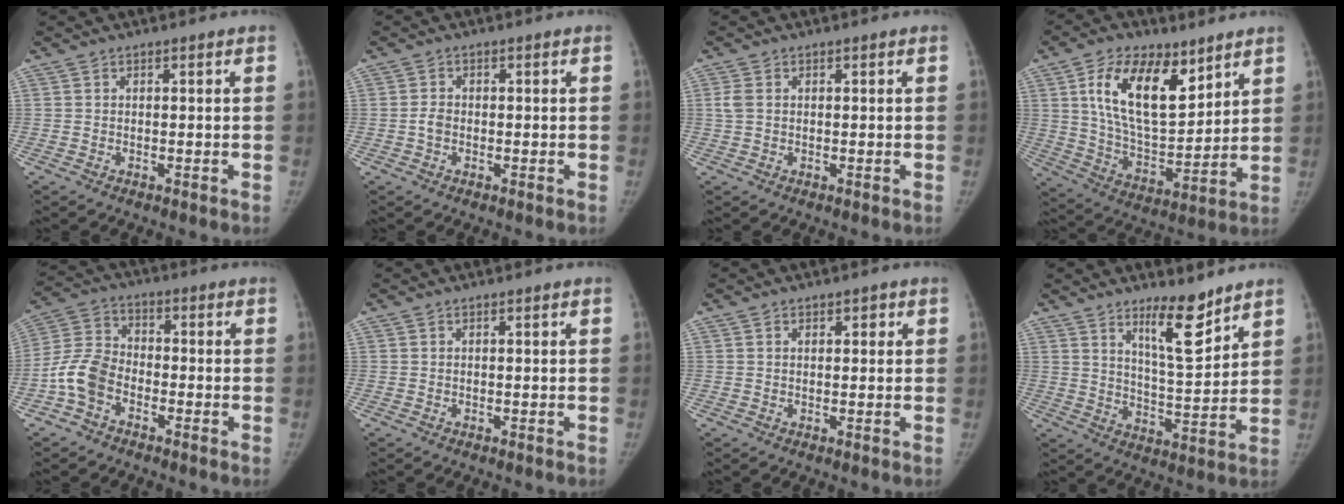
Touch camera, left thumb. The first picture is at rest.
{"total": 1.9, "force": [-0.5, 1.4, 1.1], "torque": [-0.018, 0.007, -0.011]}
{"total": 2.0, "force": [0.3, 1.5, 1.4], "torque": [-0.039, 0.003, 0.005]}
{"total": 17.7, "force": [8.4, 9.1, 12.7], "torque": [-0.183, -0.046, 0.159]}
{"total": 8.4, "force": [-3.7, 5.7, 4.9], "torque": [-0.099, 0.028, -0.082]}
{"total": 0.0}
{"total": 1.6, "force": [0.7, 1.1, 1.0], "torque": [-0.003, -0.001, 0.009]}
{"total": 9.9, "force": [7.1, 2.3, 6.5], "torque": [-0.089, -0.067, 0.124]}